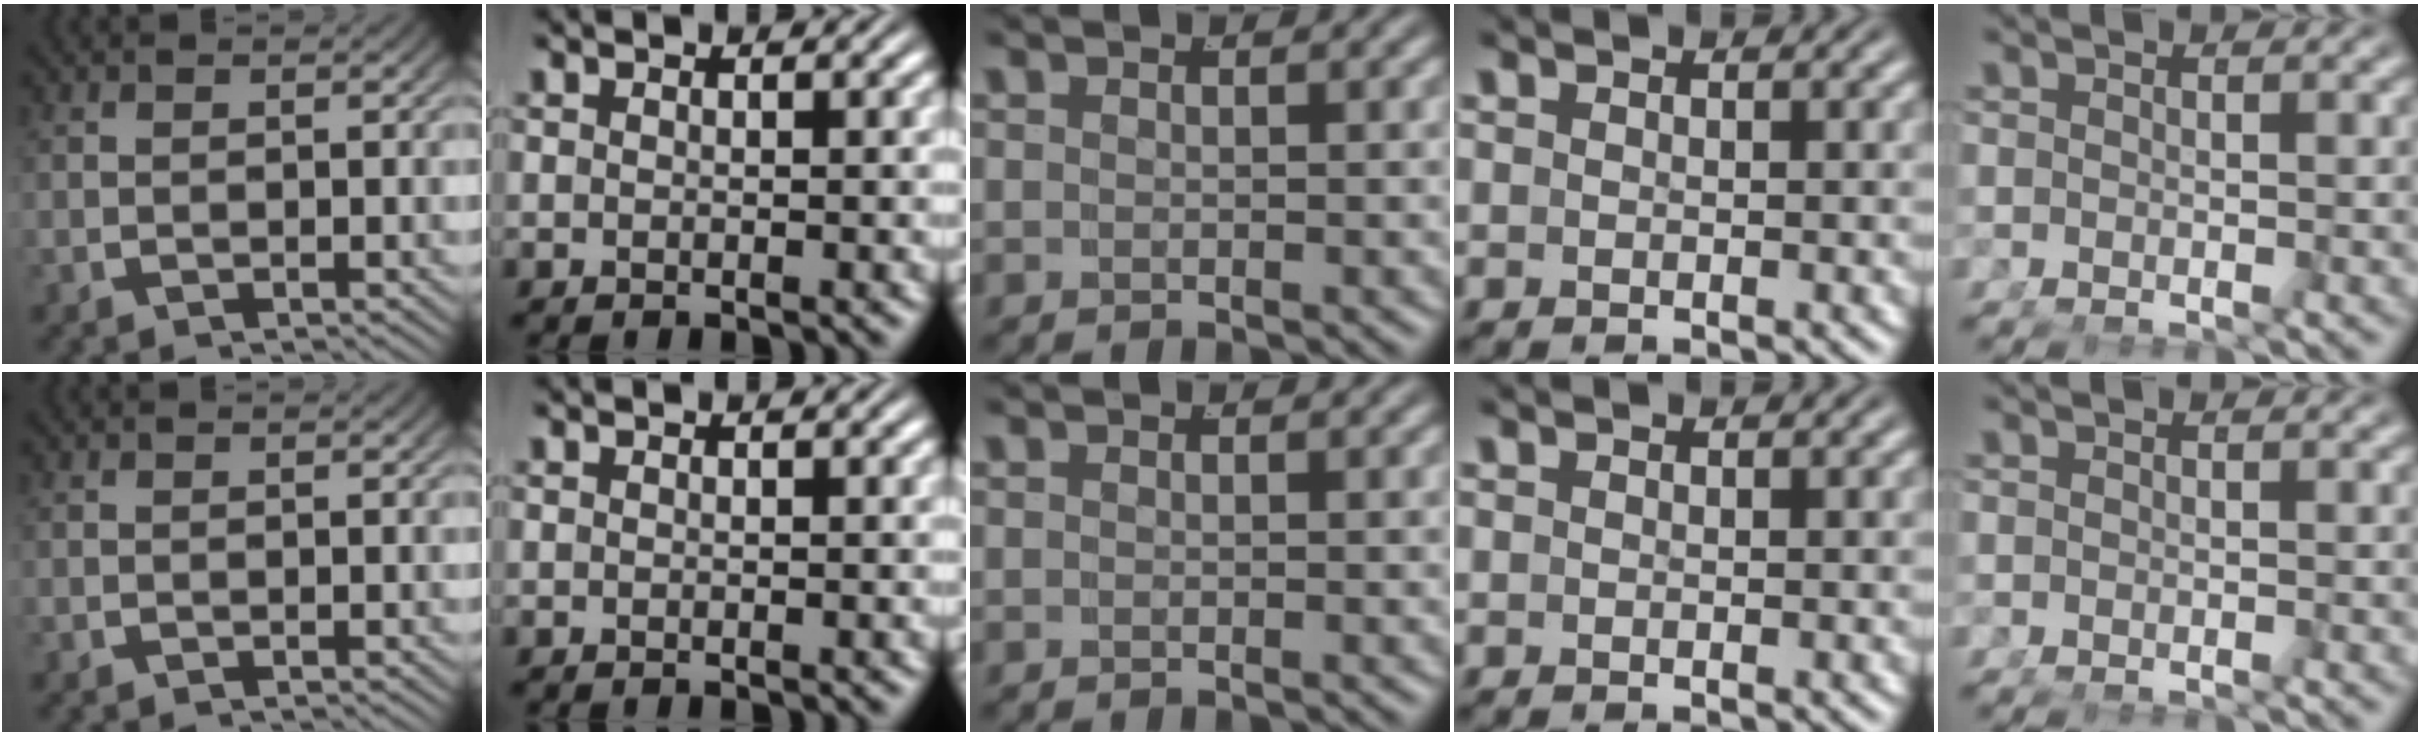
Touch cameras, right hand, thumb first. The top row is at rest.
{}